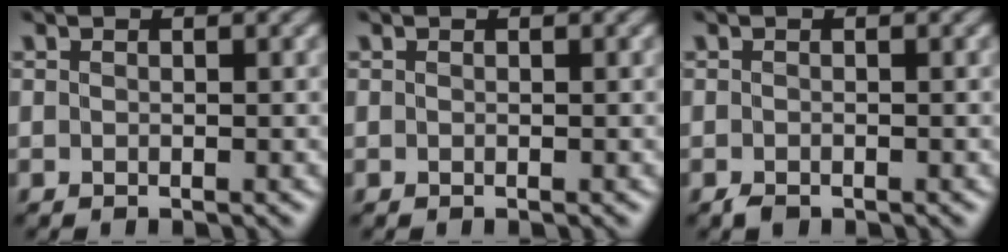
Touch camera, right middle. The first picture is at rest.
{"total": 0.0}
{"total": 0.8, "force": [-0.6, 0.3, 0.3], "torque": [-0.009, -0.002, -0.014]}